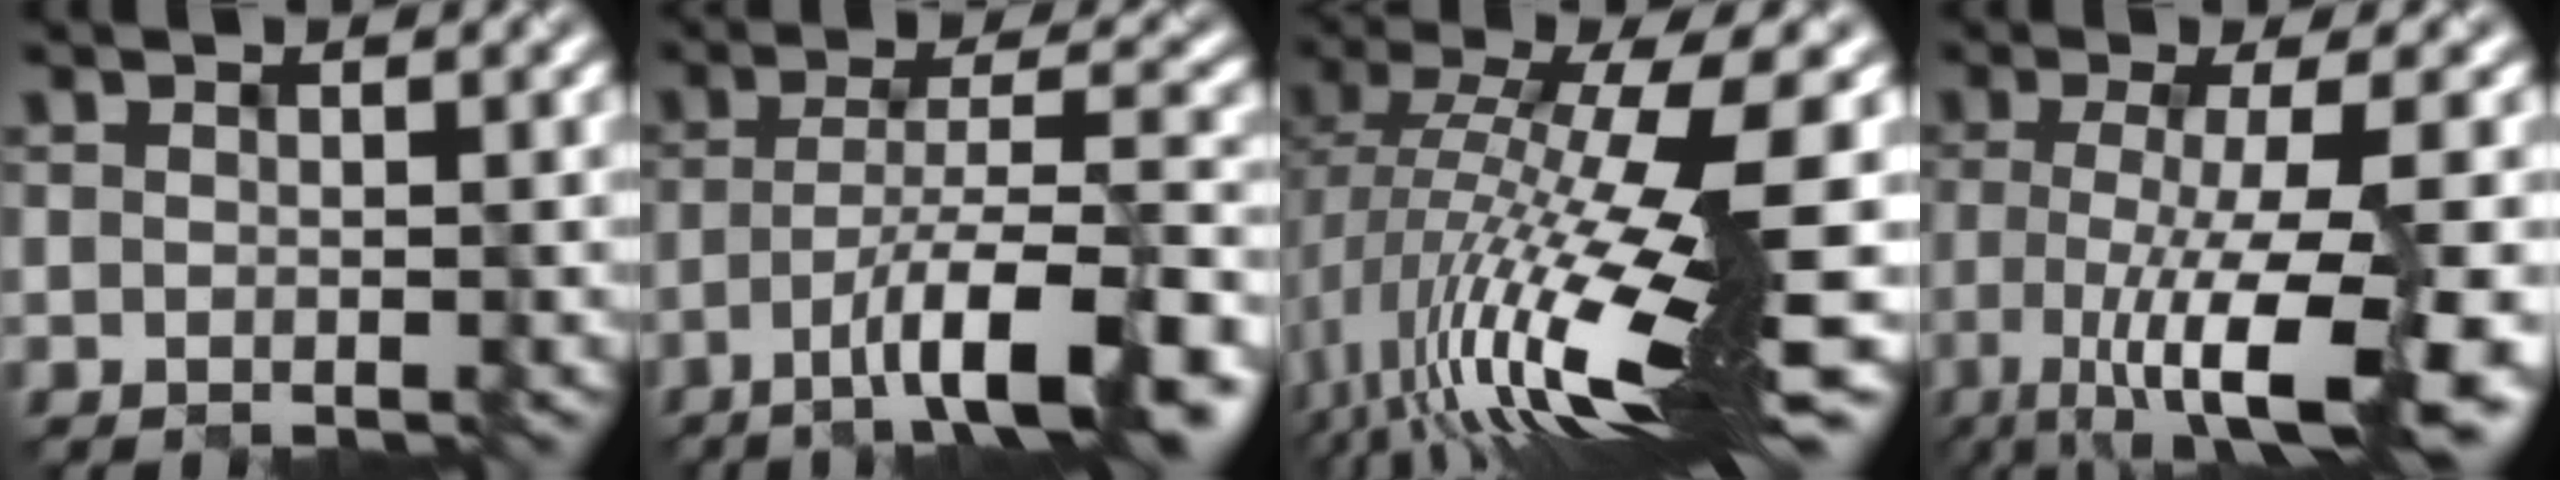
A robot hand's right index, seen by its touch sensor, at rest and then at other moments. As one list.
[{"total": 9.5, "force": [-4.6, 2.0, 8.2], "torque": [-0.116, 0.008, -0.073]}, {"total": 14.0, "force": [-1.1, 3.0, 13.7], "torque": [-0.257, -0.007, 0.005]}, {"total": 11.3, "force": [-3.8, 2.9, 10.3], "torque": [-0.140, -0.019, -0.054]}]